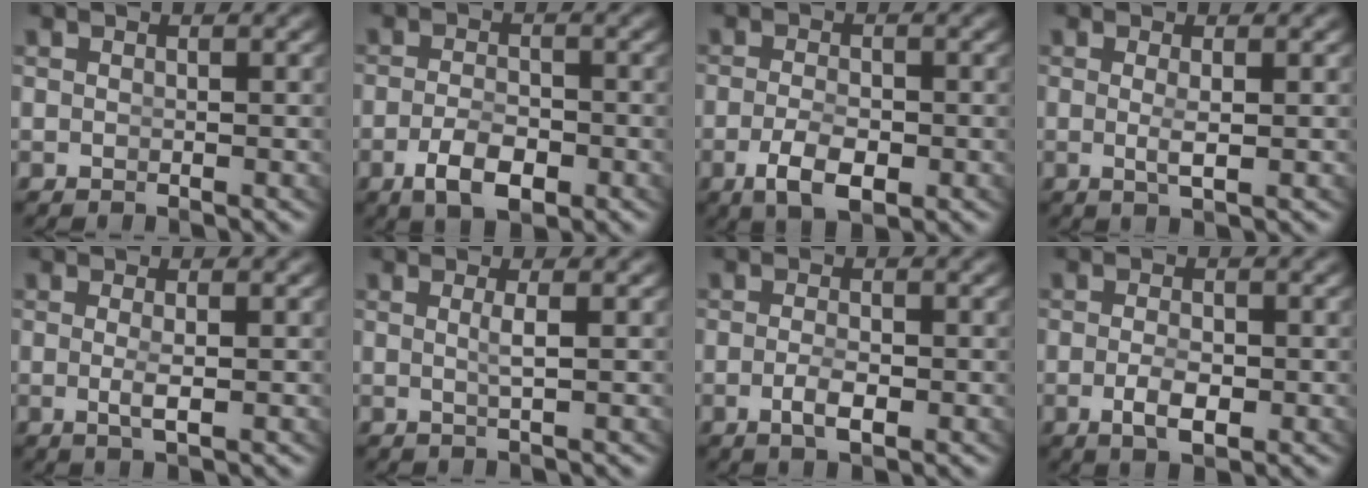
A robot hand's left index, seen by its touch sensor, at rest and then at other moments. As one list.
[{"total": 3.8, "force": [-2.1, 1.5, 2.8], "torque": [-0.045, -0.018, -0.028]}, {"total": 4.0, "force": [-1.8, 1.6, 3.2], "torque": [-0.061, -0.024, -0.020]}, {"total": 1.6, "force": [-0.1, -0.4, 1.5], "torque": [-0.031, -0.016, 0.007]}, {"total": 1.7, "force": [-0.4, -0.3, 1.6], "torque": [-0.035, -0.016, 0.003]}, {"total": 1.4, "force": [0.1, -0.9, 1.1], "torque": [-0.024, -0.013, 0.010]}, {"total": 2.2, "force": [-1.2, 0.4, 1.8], "torque": [-0.038, -0.018, -0.013]}, {"total": 2.7, "force": [-1.1, 1.0, 2.3], "torque": [-0.043, -0.019, -0.011]}]